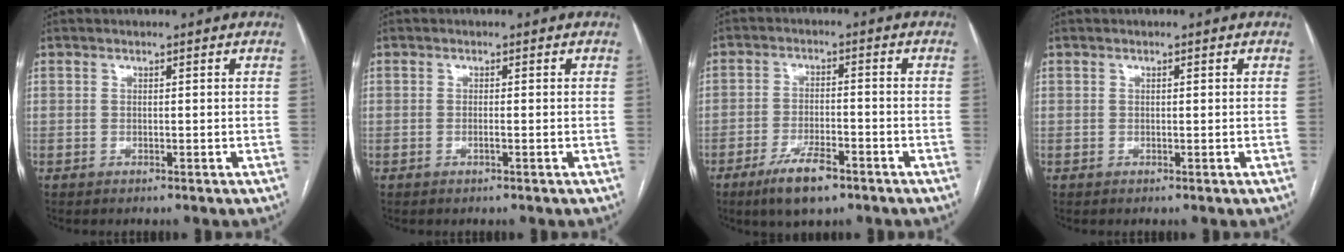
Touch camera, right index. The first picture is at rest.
{"total": 0.8, "force": [-0.3, 0.0, 0.7], "torque": [-0.015, 0.000, -0.005]}
{"total": 7.2, "force": [-4.7, 2.1, 5.1], "torque": [-0.097, -0.007, -0.078]}
{"total": 0.0}